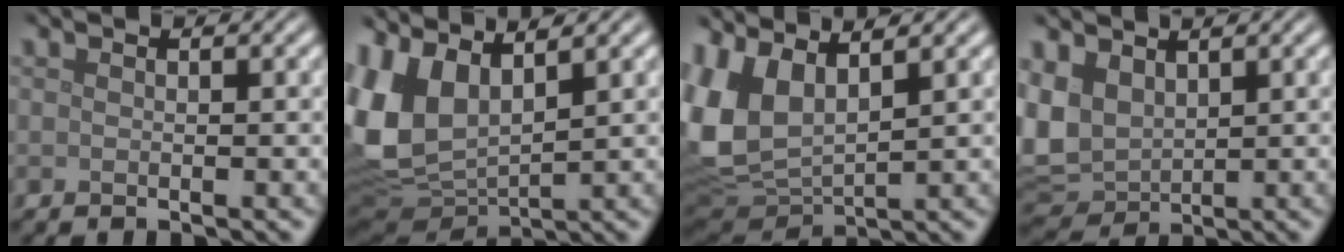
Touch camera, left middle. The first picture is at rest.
{"total": 9.7, "force": [3.3, 5.9, 6.9], "torque": [-0.187, -0.004, 0.070]}
{"total": 8.7, "force": [2.9, 5.1, 6.4], "torque": [-0.178, -0.001, 0.062]}
{"total": 6.2, "force": [1.7, 4.4, 4.1], "torque": [-0.121, -0.001, 0.030]}